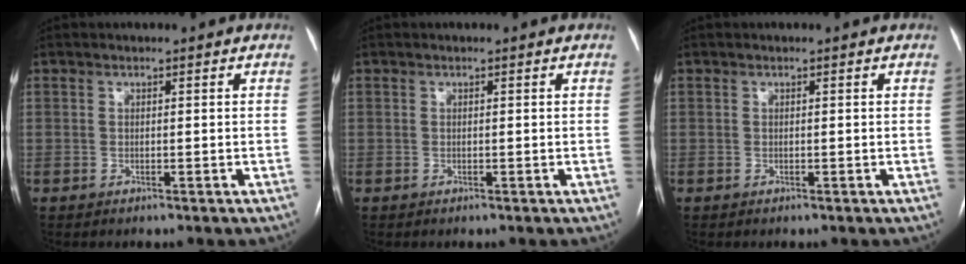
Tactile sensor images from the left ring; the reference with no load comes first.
{"total": 0.0}
{"total": 0.0}